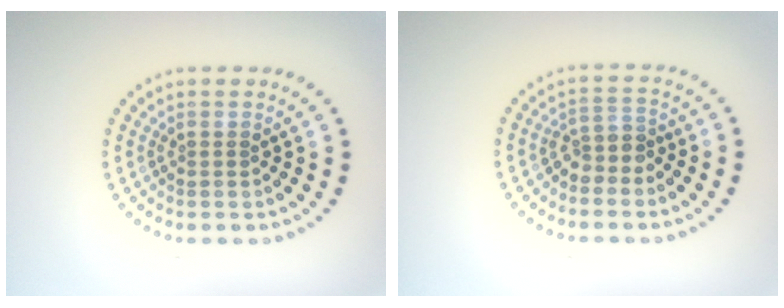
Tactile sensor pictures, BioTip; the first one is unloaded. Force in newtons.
{"total": 2.3, "press": 1.7, "slide": 1.6}